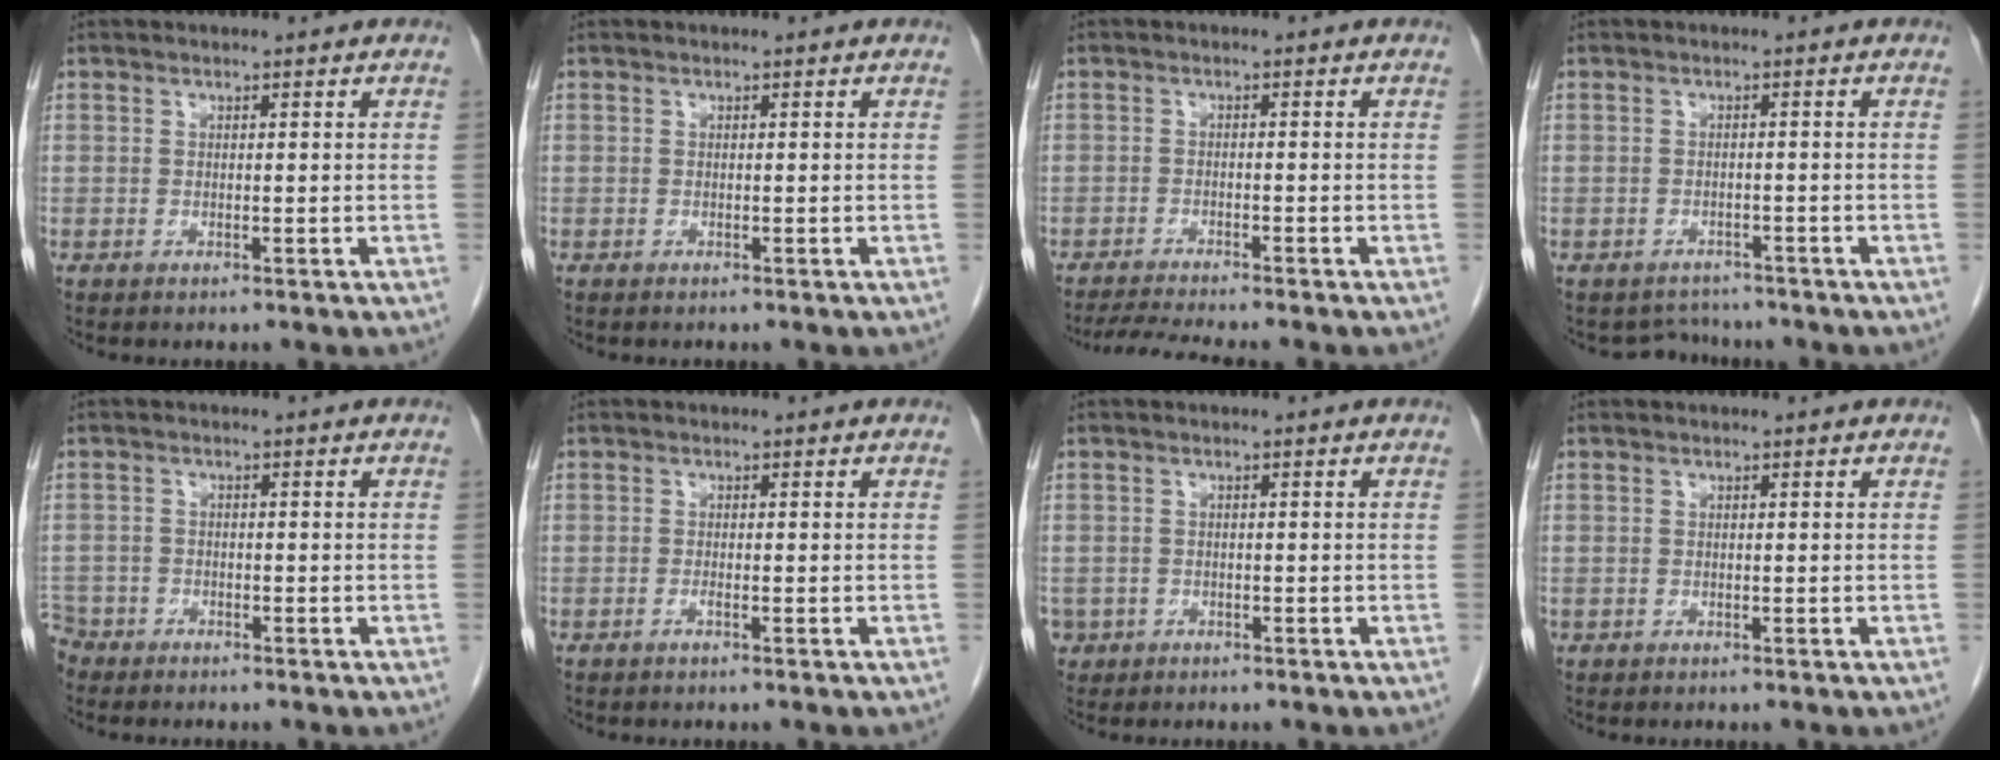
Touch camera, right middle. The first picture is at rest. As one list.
[{"total": 0.0}, {"total": 5.8, "force": [-5.3, -0.6, 2.5], "torque": [-0.043, -0.018, -0.086]}, {"total": 3.0, "force": [-2.8, 1.1, -0.6], "torque": [0.001, 0.001, -0.041]}, {"total": 3.7, "force": [-3.2, 1.8, -0.3], "torque": [0.004, -0.001, -0.066]}, {"total": 0.6, "force": [-0.4, 0.0, 0.5], "torque": [-0.012, 0.000, -0.009]}, {"total": 2.7, "force": [-1.4, 2.4, 0.1], "torque": [-0.003, 0.005, -0.023]}, {"total": 0.0}]